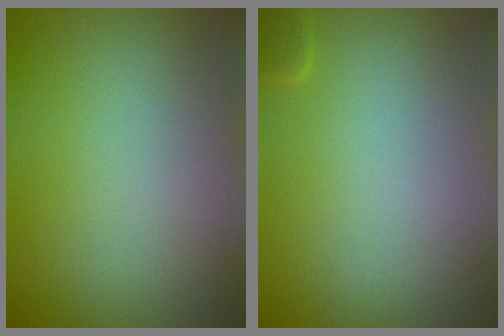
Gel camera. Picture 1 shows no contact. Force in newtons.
{"total": 0.8, "press": 0.8, "slide": 0.1}